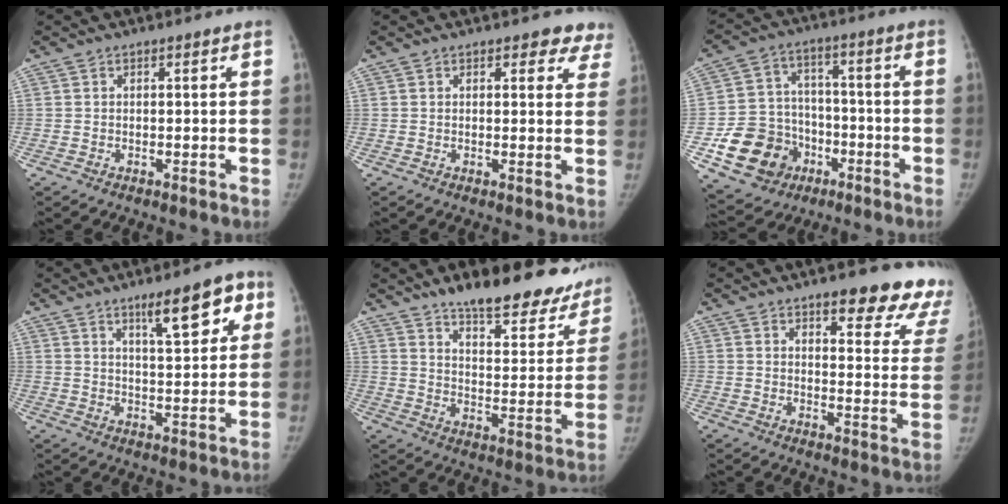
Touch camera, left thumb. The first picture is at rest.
{"total": 5.1, "force": [4.1, 2.7, 1.1], "torque": [0.035, -0.016, 0.024]}
{"total": 15.3, "force": [-6.1, 13.0, 5.2], "torque": [-0.071, 0.054, -0.091]}
{"total": 10.5, "force": [5.6, 3.2, 8.3], "torque": [-0.097, -0.022, 0.084]}
{"total": 22.9, "force": [18.2, 8.4, 10.9], "torque": [-0.101, -0.096, 0.242]}
{"total": 18.1, "force": [14.4, 5.6, 9.4], "torque": [-0.068, -0.083, 0.156]}